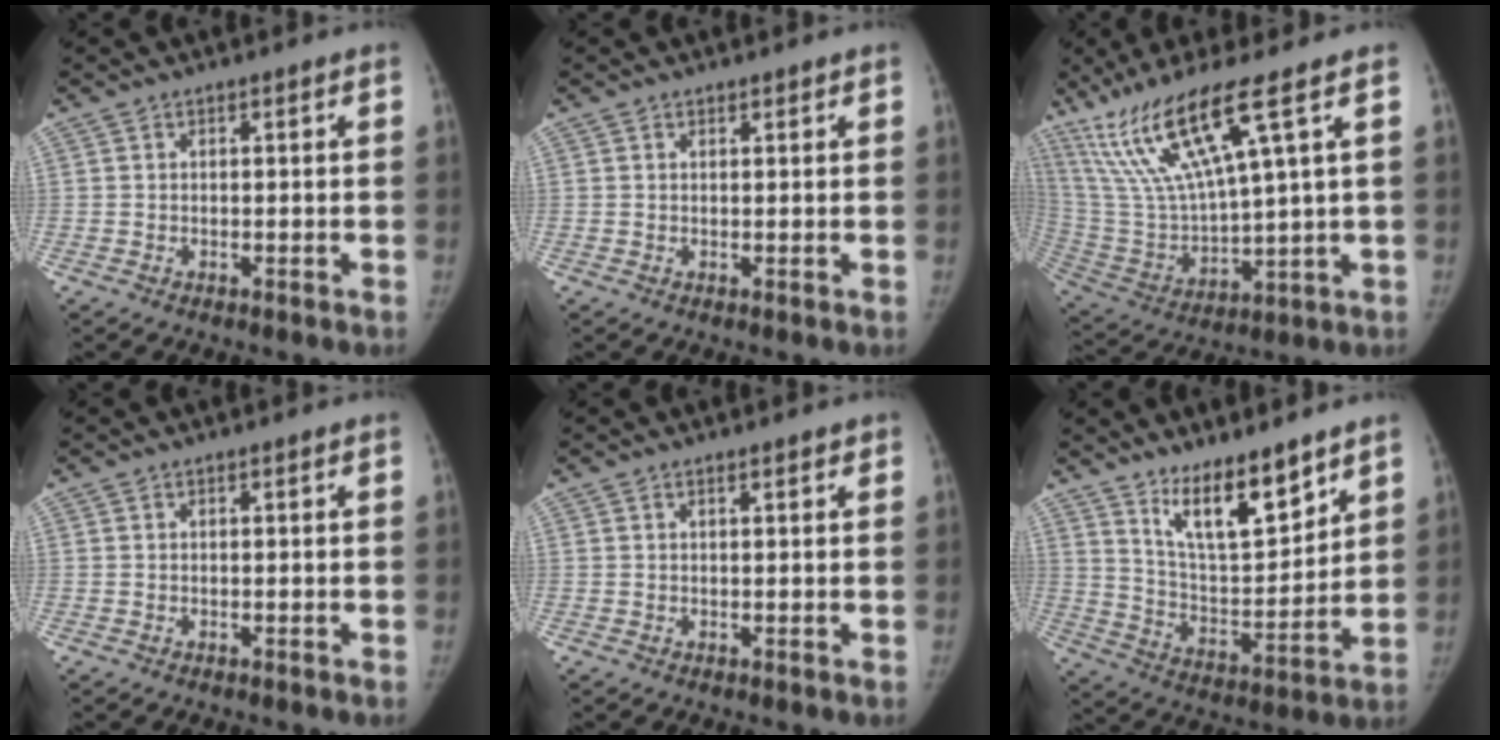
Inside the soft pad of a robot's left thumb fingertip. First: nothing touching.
{"total": 0.6, "force": [0.5, 0.4, -0.1], "torque": [0.007, -0.004, 0.005]}
{"total": 17.2, "force": [9.6, 1.9, 14.2], "torque": [-0.295, -0.036, 0.194]}
{"total": 0.0}
{"total": 0.9, "force": [0.7, 0.3, 0.5], "torque": [0.000, 0.000, 0.010]}
{"total": 13.3, "force": [9.6, 3.6, 8.4], "torque": [-0.114, -0.075, 0.180]}